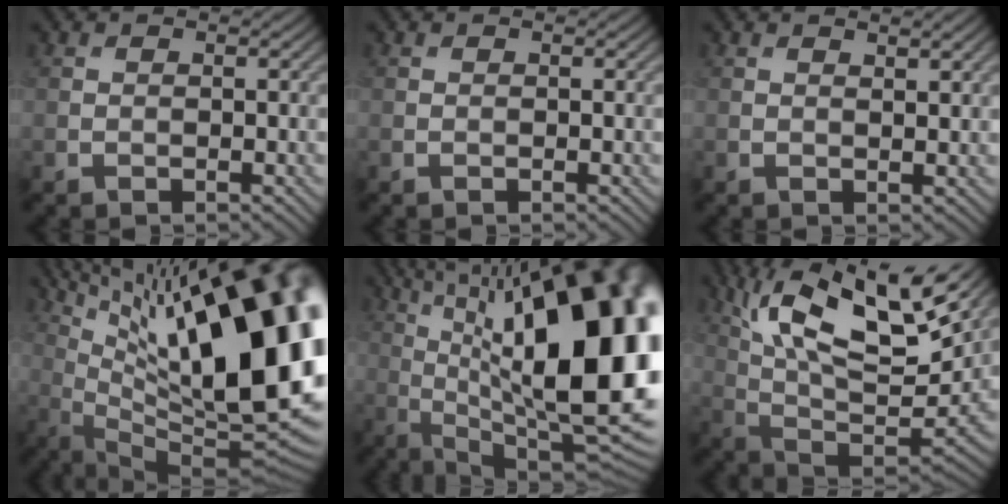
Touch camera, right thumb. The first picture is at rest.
{"total": 0.0}
{"total": 1.3, "force": [1.1, -0.1, 0.8], "torque": [-0.018, -0.004, 0.024]}
{"total": 21.5, "force": [7.0, 6.3, 19.3], "torque": [-0.275, 0.041, 0.125]}
{"total": 21.9, "force": [3.1, 8.4, 19.9], "torque": [-0.291, 0.033, 0.042]}
{"total": 17.7, "force": [8.1, 5.8, 14.6], "torque": [-0.284, 0.007, 0.151]}